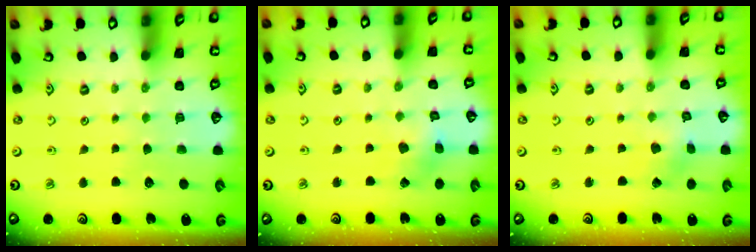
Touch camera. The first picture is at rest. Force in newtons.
{"total": 2.9, "press": 2.9, "slide": 0.3}
{"total": 2.4, "press": 2.4, "slide": 0.3}